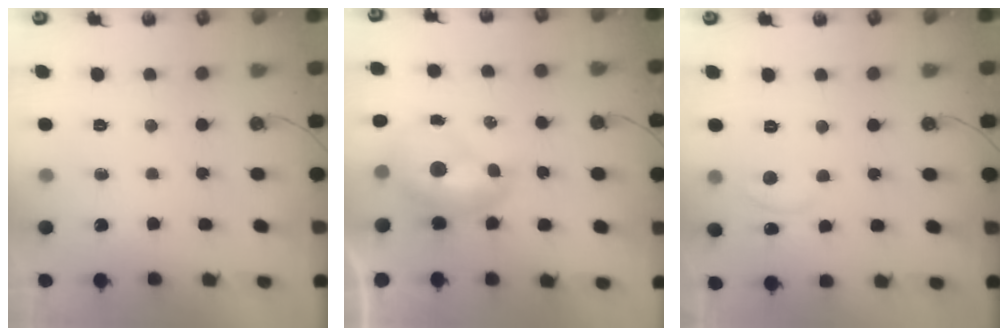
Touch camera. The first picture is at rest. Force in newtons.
{"total": 2.1, "press": 2.1, "slide": 0.3}
{"total": 1.7, "press": 1.6, "slide": 0.3}